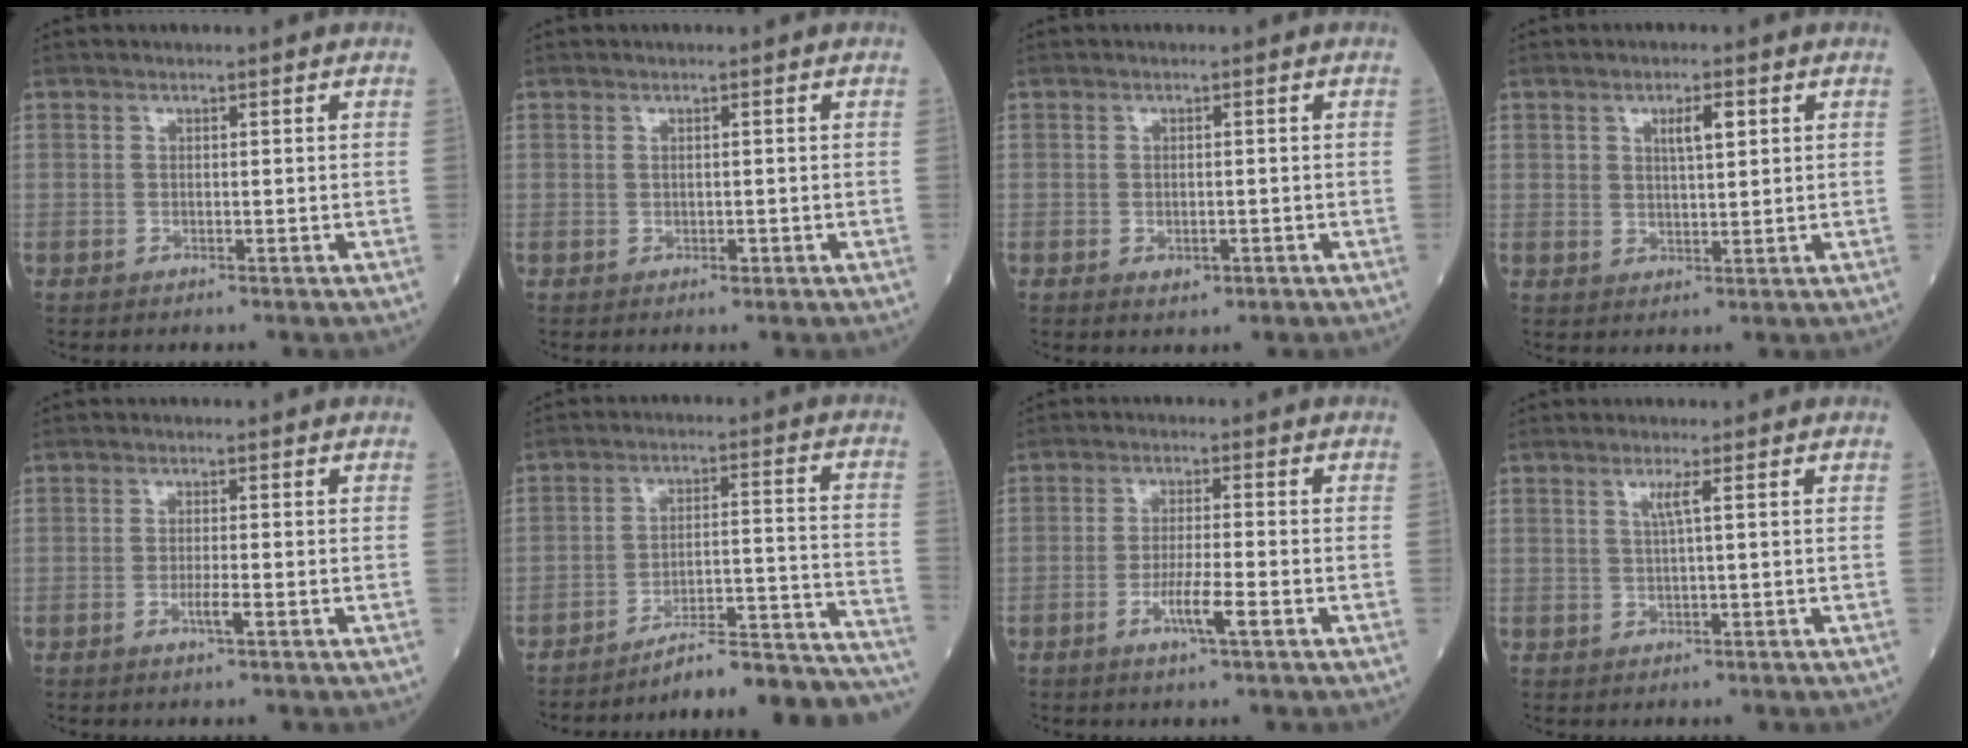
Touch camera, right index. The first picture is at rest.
{"total": 1.0, "force": [-0.2, 0.5, 0.8], "torque": [-0.012, -0.001, -0.001]}
{"total": 1.7, "force": [-0.7, 1.1, 1.1], "torque": [-0.014, 0.001, -0.004]}
{"total": 3.8, "force": [1.6, 1.1, 3.2], "torque": [-0.054, 0.001, 0.028]}
{"total": 2.0, "force": [-0.9, -0.1, 1.7], "torque": [-0.030, -0.002, -0.018]}
{"total": 19.9, "force": [-19.3, -0.4, 4.9], "torque": [-0.020, 0.029, -0.262]}
{"total": 4.8, "force": [-2.2, 0.0, 4.3], "torque": [-0.075, -0.006, -0.043]}
{"total": 1.8, "force": [0.6, -0.5, 1.6], "torque": [-0.036, -0.002, 0.013]}